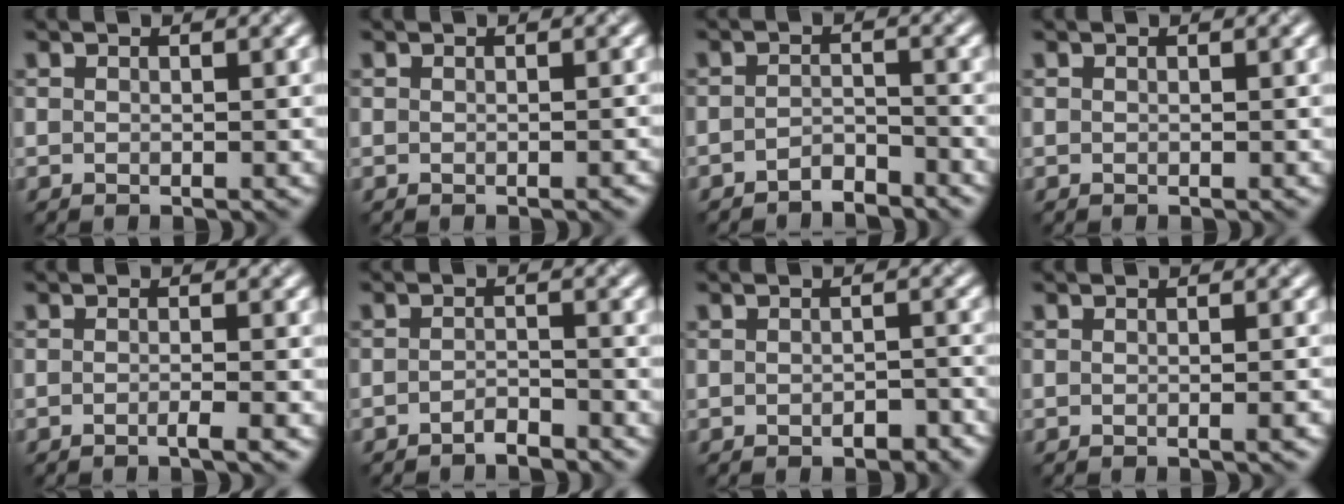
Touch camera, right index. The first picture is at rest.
{"total": 0.6, "force": [-0.3, 0.1, 0.5], "torque": [-0.005, 0.001, -0.003]}
{"total": 1.9, "force": [-1.7, 0.4, 0.6], "torque": [-0.010, 0.006, -0.035]}
{"total": 0.0}
{"total": 1.7, "force": [-0.7, 0.4, 1.5], "torque": [-0.015, -0.002, -0.018]}
{"total": 1.5, "force": [-1.3, 0.3, 0.7], "torque": [-0.010, 0.004, -0.027]}
{"total": 1.7, "force": [-0.9, 0.8, 1.1], "torque": [-0.017, 0.001, -0.013]}
{"total": 1.5, "force": [-0.5, 0.4, 1.3], "torque": [-0.012, -0.002, -0.011]}